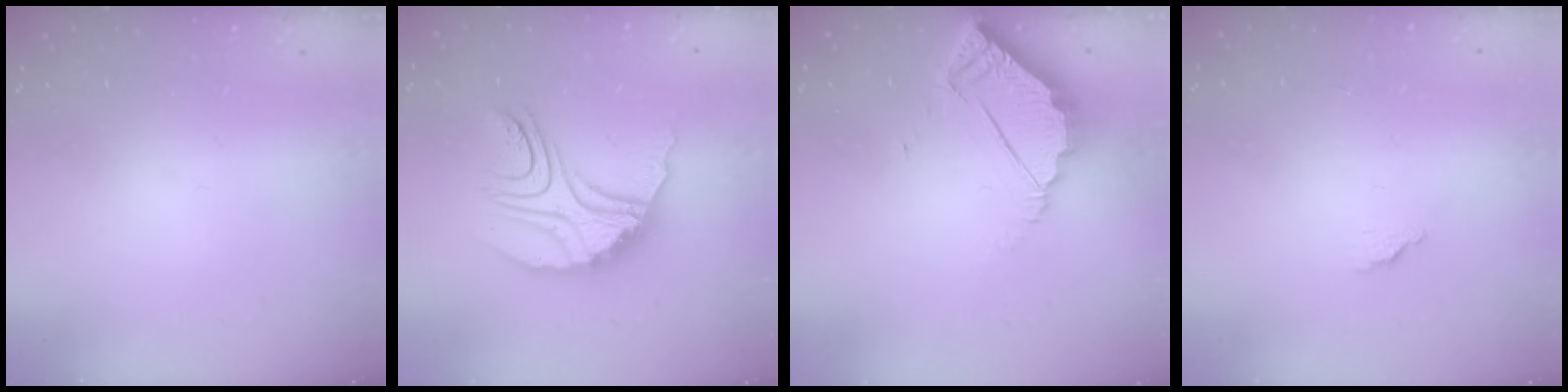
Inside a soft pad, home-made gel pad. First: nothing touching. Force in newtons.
{"total": 14.9, "press": 14.9, "slide": 1.4}
{"total": 4.4, "press": 4.4, "slide": 0.3}
{"total": 1.7, "press": 1.7, "slide": 0.1}